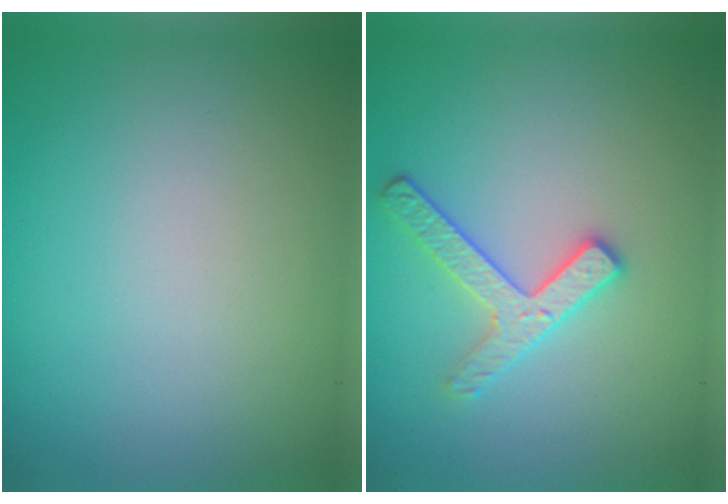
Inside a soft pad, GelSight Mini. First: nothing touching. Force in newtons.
{"total": 2.6, "press": 2.5, "slide": 0.6}